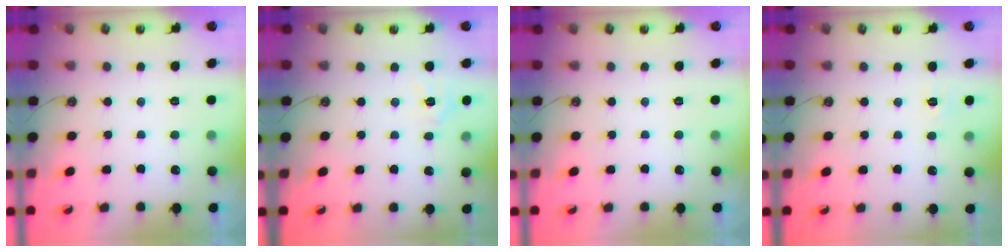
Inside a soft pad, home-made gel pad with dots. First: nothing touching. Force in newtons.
{"total": 3.2, "press": 3.2, "slide": 0.4}
{"total": 0.0}
{"total": 3.5, "press": 3.5, "slide": 0.5}